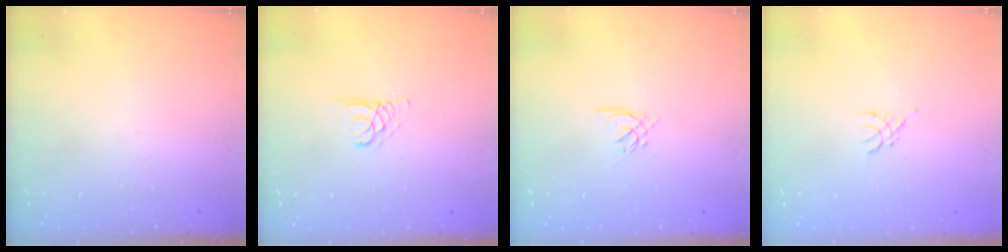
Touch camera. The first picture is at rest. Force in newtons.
{"total": 2.1, "press": 2.1, "slide": 0.2}
{"total": 1.2, "press": 1.0, "slide": 0.5}
{"total": 1.8, "press": 1.7, "slide": 0.4}